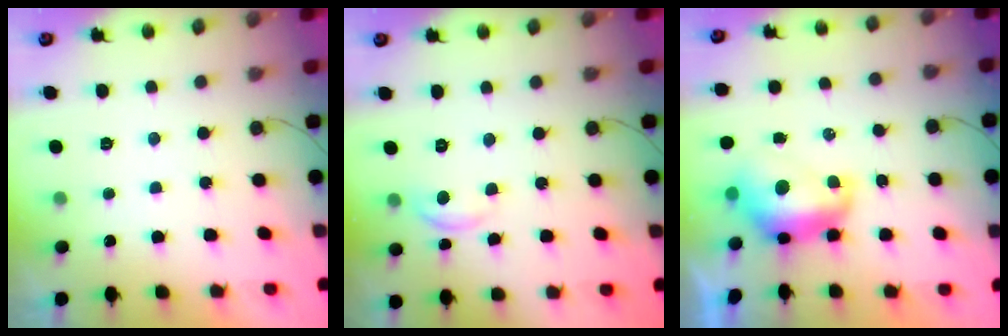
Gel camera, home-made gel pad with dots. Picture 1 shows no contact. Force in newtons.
{"total": 6.0, "press": 6.0, "slide": 0.4}
{"total": 9.6, "press": 9.5, "slide": 0.9}